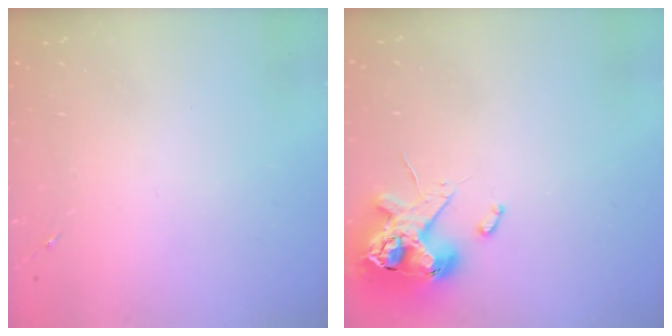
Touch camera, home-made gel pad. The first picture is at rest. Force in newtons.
{"total": 12.3, "press": 12.1, "slide": 1.9}